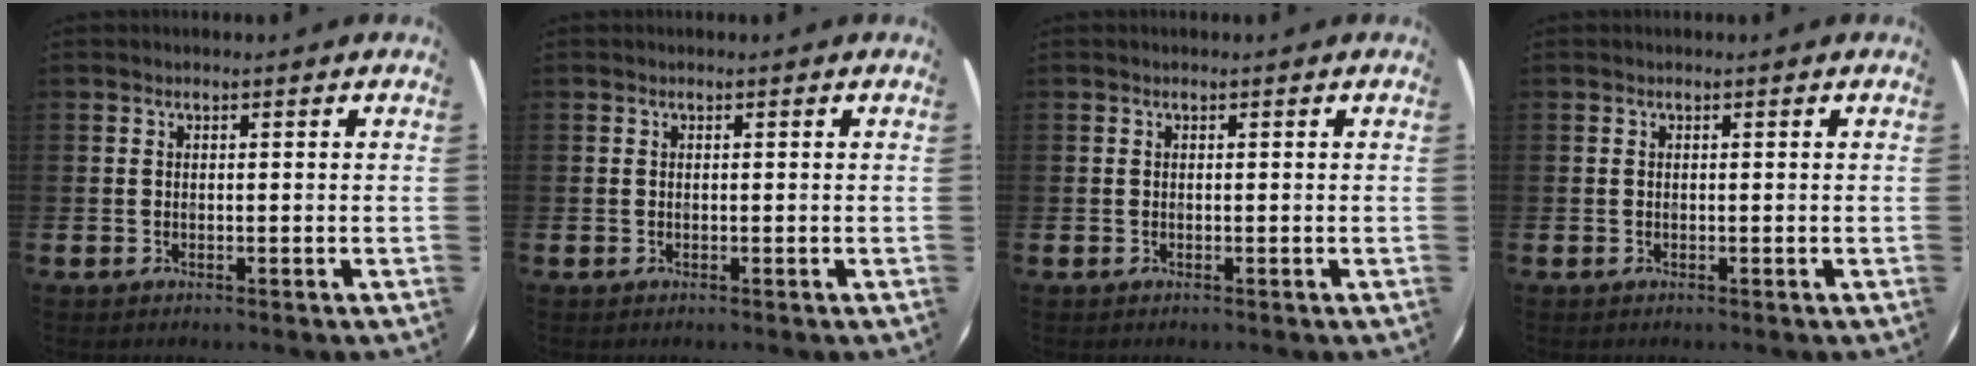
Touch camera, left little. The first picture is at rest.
{"total": 0.0}
{"total": 0.0}
{"total": 0.0}